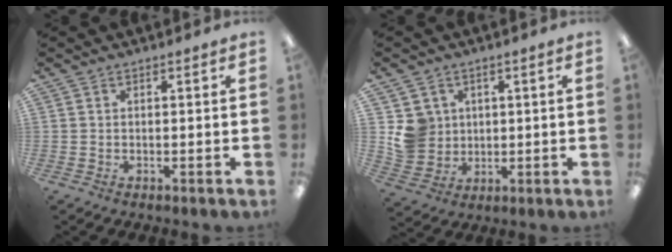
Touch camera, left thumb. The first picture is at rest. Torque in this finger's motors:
{"motor_torque": [-0.12, 0.42, 0.54, -0.56, 0.07]}